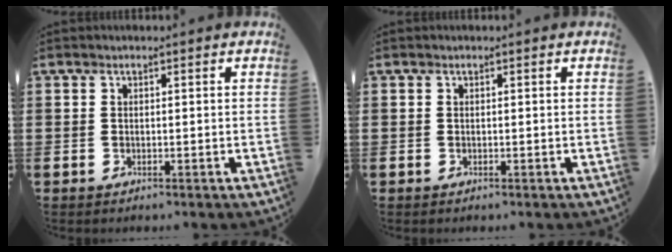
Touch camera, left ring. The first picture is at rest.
{"total": 0.0}